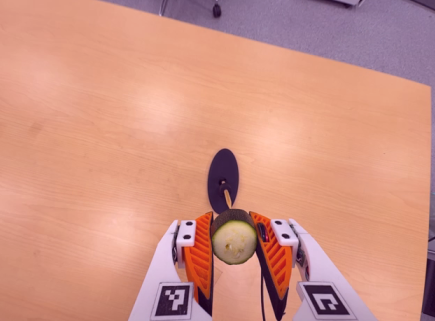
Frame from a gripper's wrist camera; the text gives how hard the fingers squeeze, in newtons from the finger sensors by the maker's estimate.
{"total": 10.9, "left": 10.0, "right": 11.9}